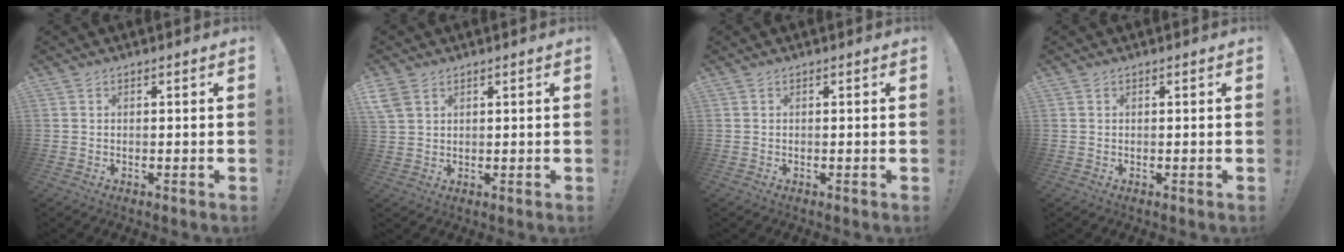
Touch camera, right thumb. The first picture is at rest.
{"total": 4.6, "force": [2.7, 2.8, 2.5], "torque": [-0.043, -0.006, 0.055]}
{"total": 0.0}
{"total": 0.0}